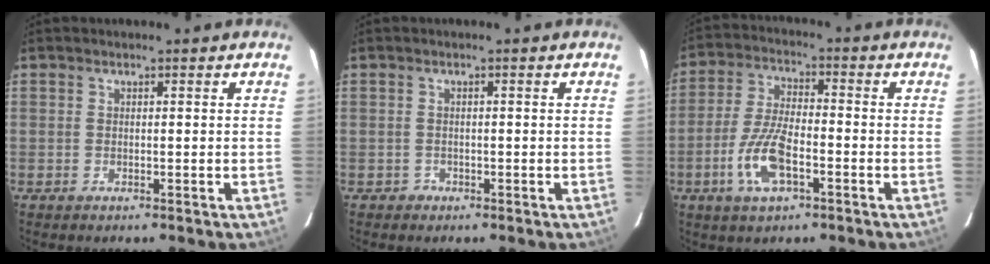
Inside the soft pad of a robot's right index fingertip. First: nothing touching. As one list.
[{"total": 1.2, "force": [-0.7, 1.0, -0.1], "torque": [0.002, 0.004, -0.008]}, {"total": 10.0, "force": [-4.1, 3.7, 8.3], "torque": [-0.179, -0.002, -0.078]}]